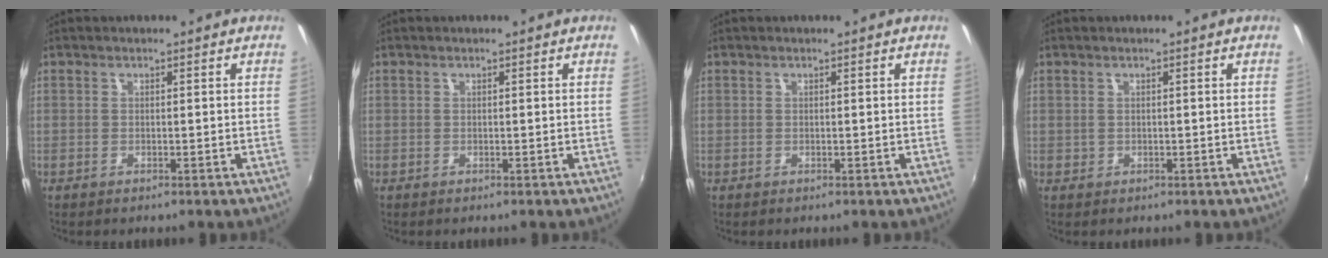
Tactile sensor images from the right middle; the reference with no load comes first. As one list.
[{"total": 0.0}, {"total": 0.0}, {"total": 0.5, "force": [-0.1, 0.5, 0.1], "torque": [0.001, -0.001, -0.001]}]